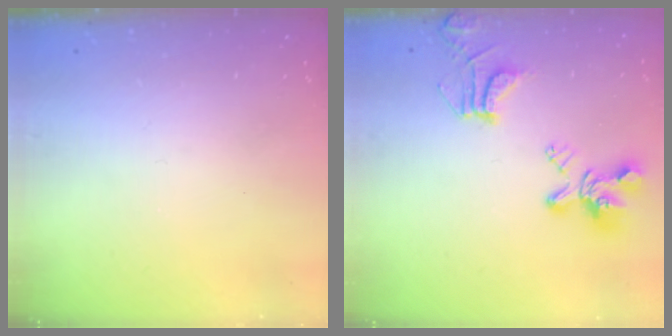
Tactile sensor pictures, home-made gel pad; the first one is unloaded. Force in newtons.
{"total": 9.0, "press": 8.9, "slide": 1.8}